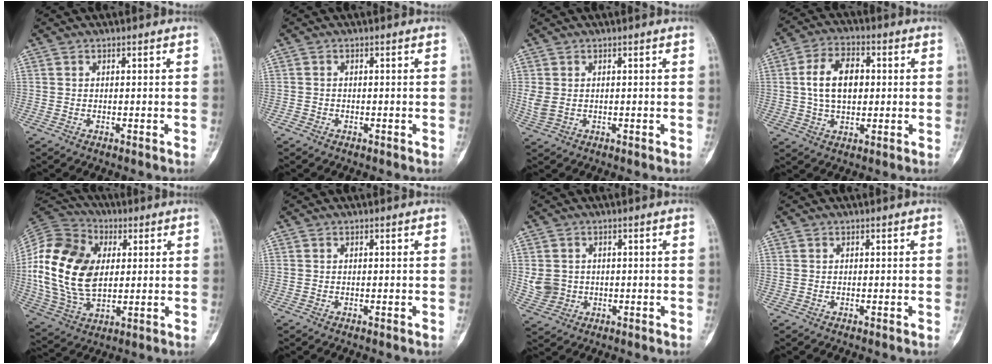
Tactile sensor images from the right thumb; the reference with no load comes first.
{"total": 0.9, "force": [-0.6, 0.7, 0.0], "torque": [0.000, 0.004, -0.015]}
{"total": 2.8, "force": [0.1, 1.9, 2.0], "torque": [-0.061, 0.002, 0.007]}
{"total": 10.3, "force": [1.0, 6.5, 7.9], "torque": [-0.124, 0.008, 0.018]}
{"total": 21.9, "force": [2.2, 14.5, 16.2], "torque": [-0.323, -0.004, 0.041]}
{"total": 0.0}
{"total": 4.8, "force": [0.2, 4.4, 2.0], "torque": [-0.021, 0.002, 0.009]}
{"total": 0.0}